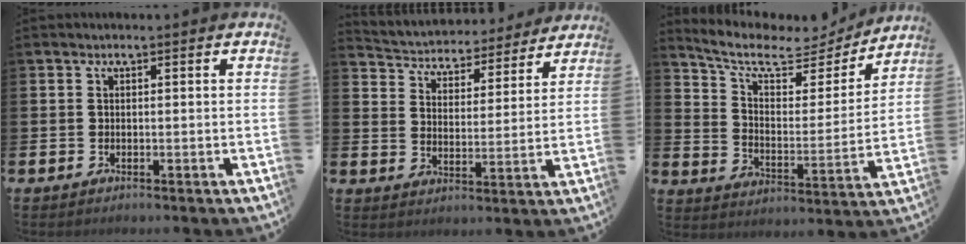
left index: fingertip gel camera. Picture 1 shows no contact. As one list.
[{"total": 4.4, "force": [4.1, 1.6, 0.1], "torque": [-0.026, -0.043, 0.063]}, {"total": 8.6, "force": [7.5, 2.8, 3.0], "torque": [-0.097, -0.054, 0.125]}]